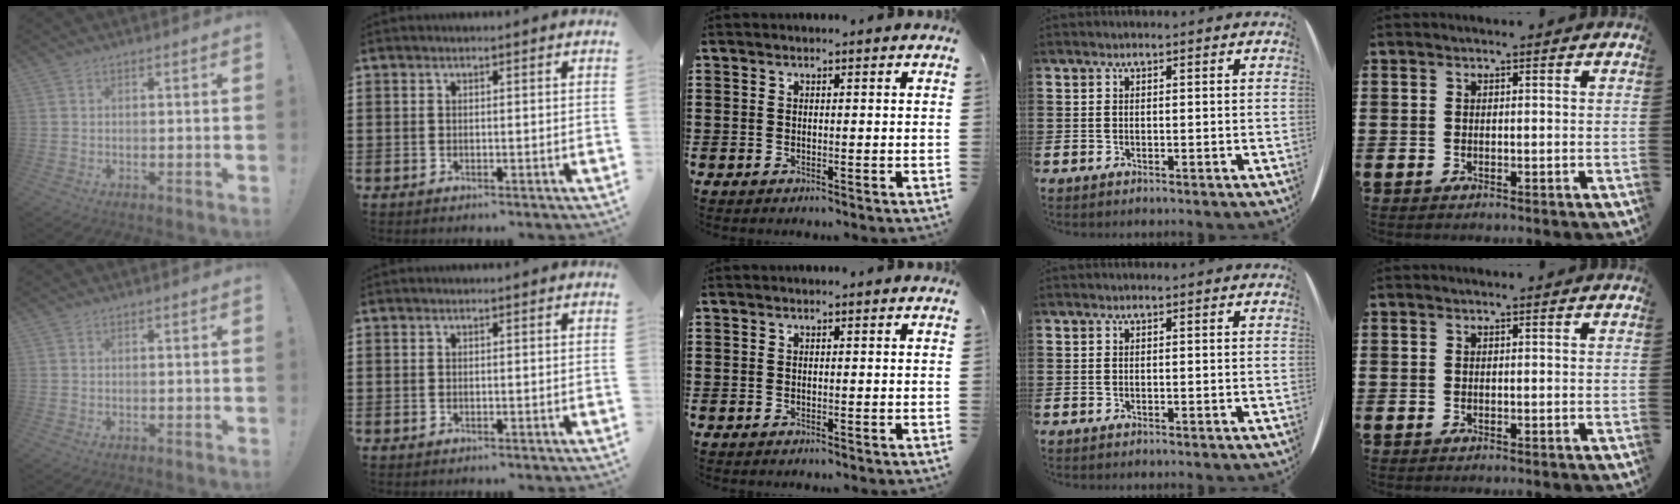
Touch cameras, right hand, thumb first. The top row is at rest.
{}